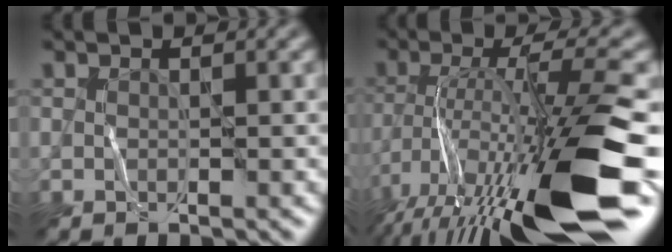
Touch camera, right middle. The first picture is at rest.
{"total": 15.1, "force": [-7.6, 2.1, 12.9], "torque": [-0.227, 0.004, -0.114]}